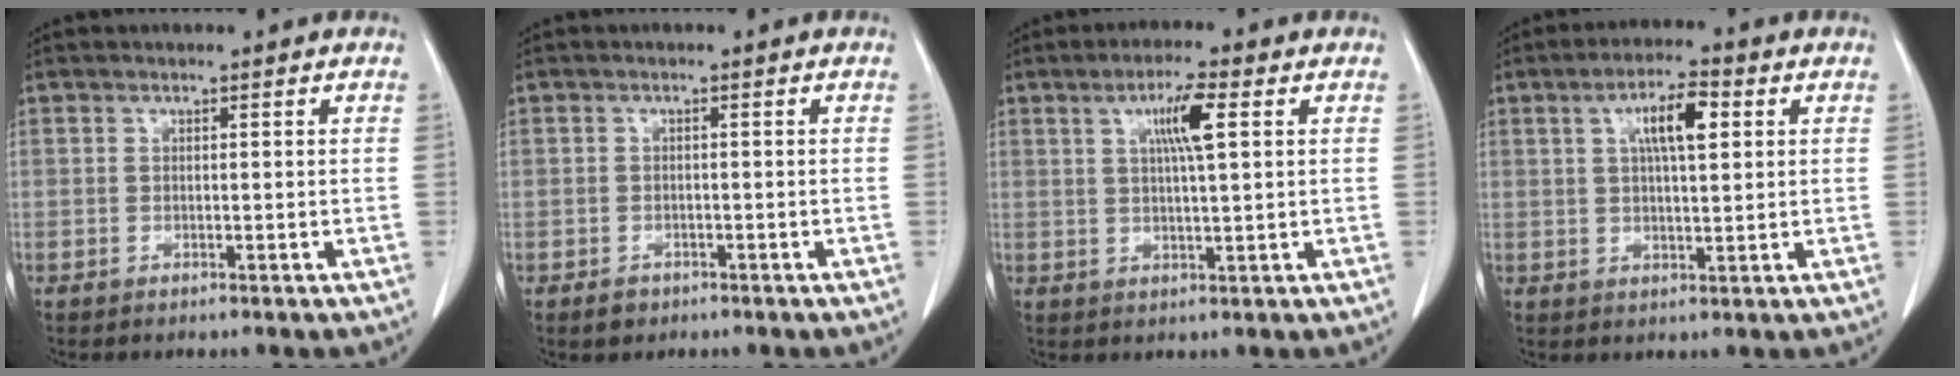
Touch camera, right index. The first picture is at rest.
{"total": 2.3, "force": [-1.2, 1.9, 0.5], "torque": [-0.009, 0.003, -0.013]}
{"total": 6.4, "force": [2.2, 0.8, 6.0], "torque": [-0.109, 0.005, 0.039]}
{"total": 7.5, "force": [2.4, 2.0, 6.8], "torque": [-0.122, 0.011, 0.043]}